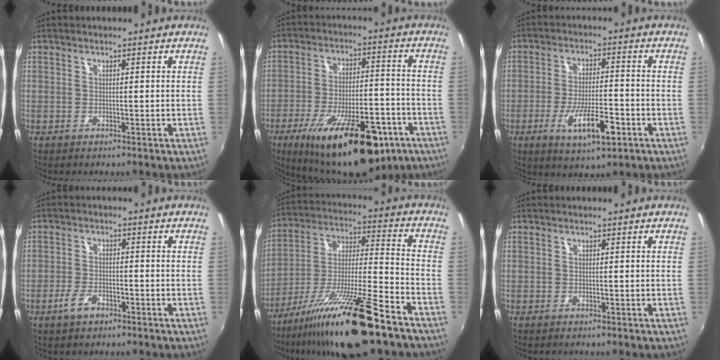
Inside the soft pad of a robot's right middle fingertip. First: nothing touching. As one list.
[{"total": 23.3, "force": [-13.7, 8.6, 16.8], "torque": [-0.279, -0.030, -0.196]}, {"total": 9.9, "force": [-4.4, 2.8, 8.5], "torque": [-0.162, -0.016, -0.070]}, {"total": 4.0, "force": [-2.6, 1.8, 2.5], "torque": [-0.060, -0.002, -0.047]}, {"total": 21.0, "force": [-14.3, 2.7, 15.1], "torque": [-0.269, -0.025, -0.247]}, {"total": 0.0}]